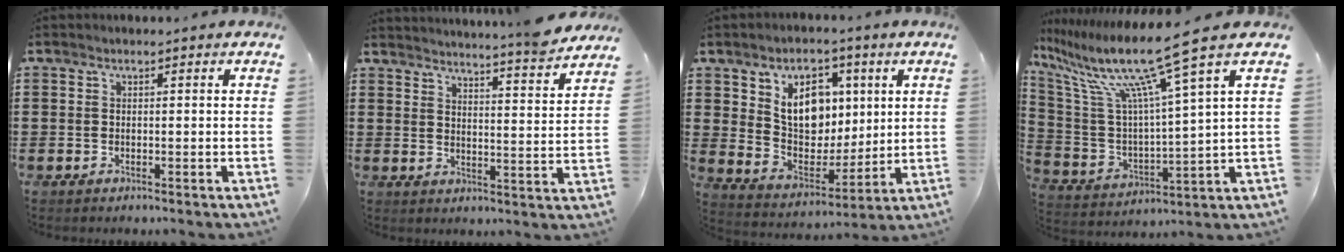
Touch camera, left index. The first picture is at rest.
{"total": 5.4, "force": [5.1, -0.9, 1.5], "torque": [-0.034, -0.044, 0.084]}
{"total": 10.0, "force": [3.9, 7.4, 5.5], "torque": [-0.101, 0.002, 0.073]}
{"total": 13.6, "force": [9.6, 0.1, 9.6], "torque": [-0.228, -0.063, 0.152]}